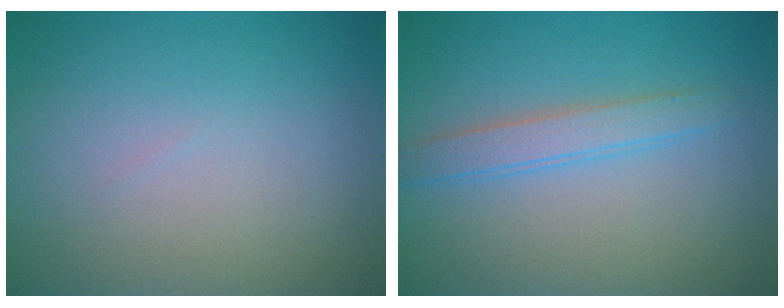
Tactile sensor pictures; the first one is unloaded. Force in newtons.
{"total": 2.4, "press": 2.4, "slide": 0.1}